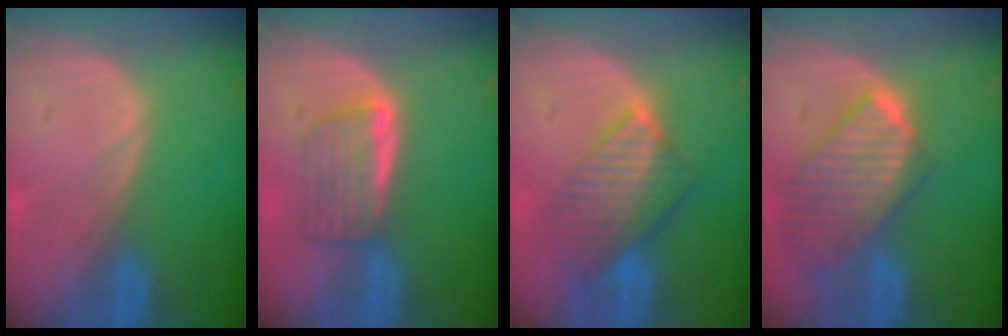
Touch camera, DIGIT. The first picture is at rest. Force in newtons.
{"total": 5.8, "press": 5.2, "slide": 2.6}
{"total": 7.7, "press": 7.2, "slide": 2.8}
{"total": 9.8, "press": 8.6, "slide": 4.8}